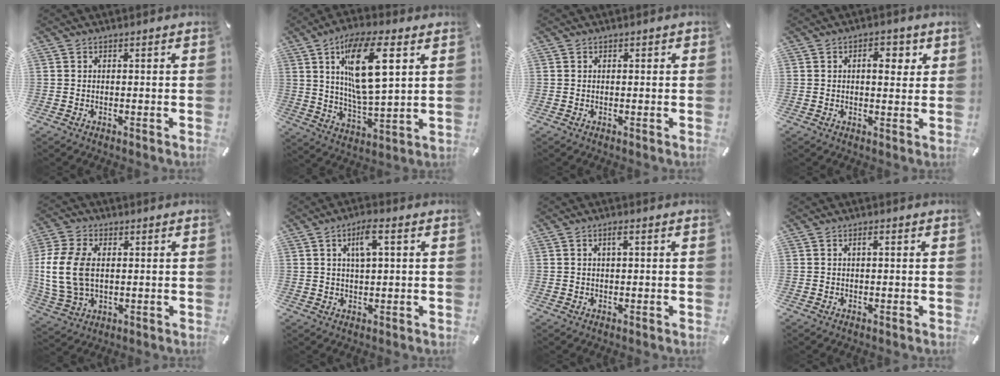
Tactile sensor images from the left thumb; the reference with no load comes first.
{"total": 16.9, "force": [6.6, 6.0, 14.4], "torque": [-0.271, -0.010, 0.103]}
{"total": 0.6, "force": [0.1, 0.5, 0.4], "torque": [-0.007, 0.004, 0.001]}
{"total": 5.4, "force": [1.7, 3.1, 4.1], "torque": [-0.040, -0.008, 0.014]}
{"total": 11.8, "force": [0.8, 8.3, 8.3], "torque": [-0.205, 0.004, 0.015]}
{"total": 5.9, "force": [2.2, 1.6, 5.3], "torque": [-0.108, 0.007, 0.035]}
{"total": 2.1, "force": [0.6, 0.5, 1.9], "torque": [-0.038, 0.004, 0.009]}
{"total": 1.4, "force": [0.3, 0.3, 1.3], "torque": [-0.026, 0.002, 0.004]}